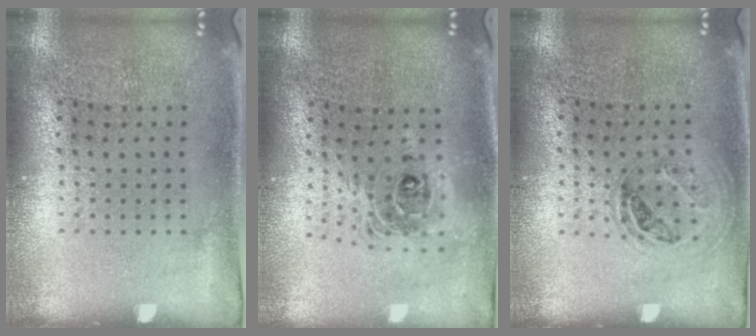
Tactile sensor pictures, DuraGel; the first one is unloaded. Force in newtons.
{"total": 1.8, "press": 1.4, "slide": 1.1}
{"total": 1.0, "press": 0.9, "slide": 0.4}